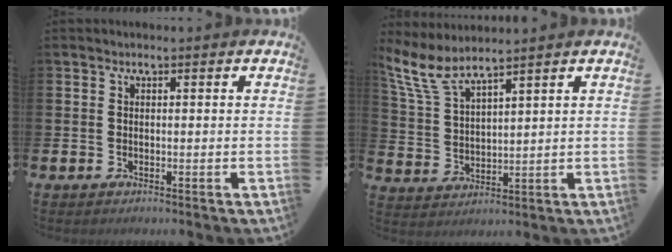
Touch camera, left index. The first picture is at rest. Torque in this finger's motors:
{"motor_torque": [2.14, 0.00, 0.93, 0.21]}